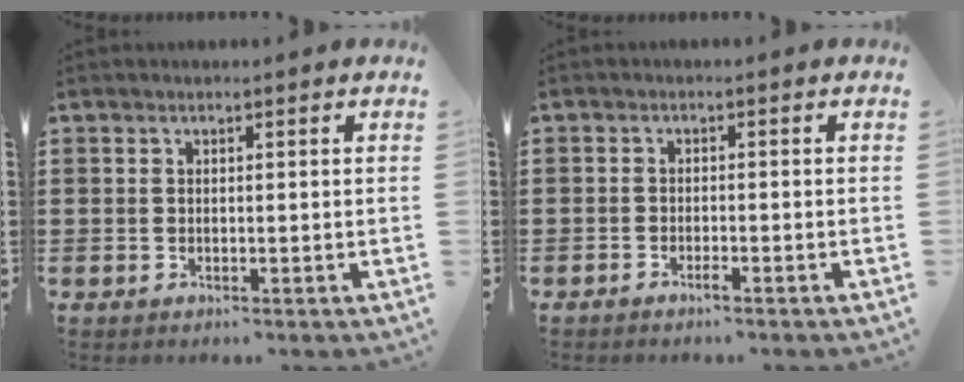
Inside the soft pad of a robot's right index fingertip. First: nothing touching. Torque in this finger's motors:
{"motor_torque": [-0.16, -0.07, 0.00, 0.00]}